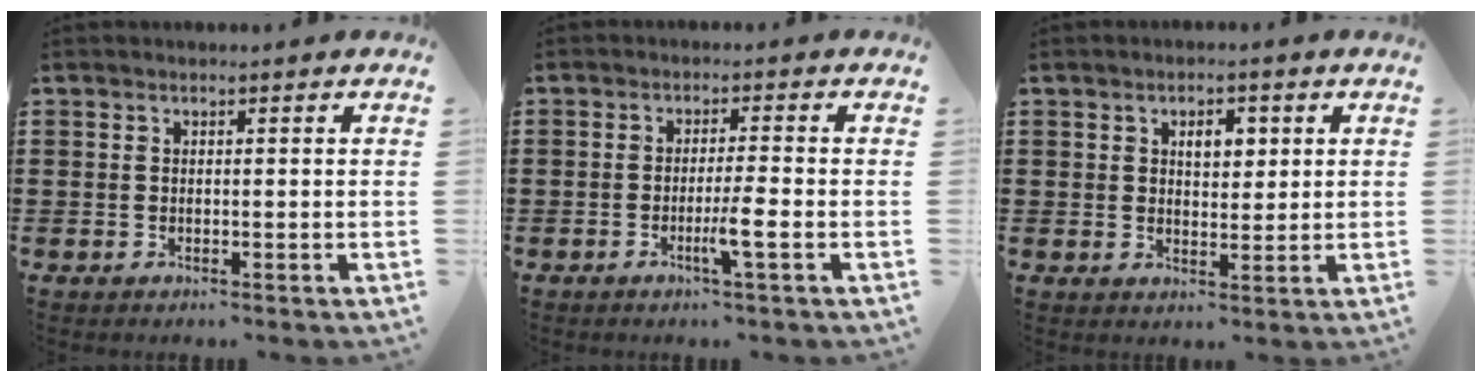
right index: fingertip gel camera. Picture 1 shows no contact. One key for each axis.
{"total": 4.0, "fx": -1.5, "fy": -0.2, "fz": 3.7, "tx": -0.069, "ty": -0.013, "tz": -0.030}
{"total": 3.6, "fx": 1.3, "fy": 2.2, "fz": 2.6, "tx": -0.041, "ty": 0.006, "tz": 0.018}